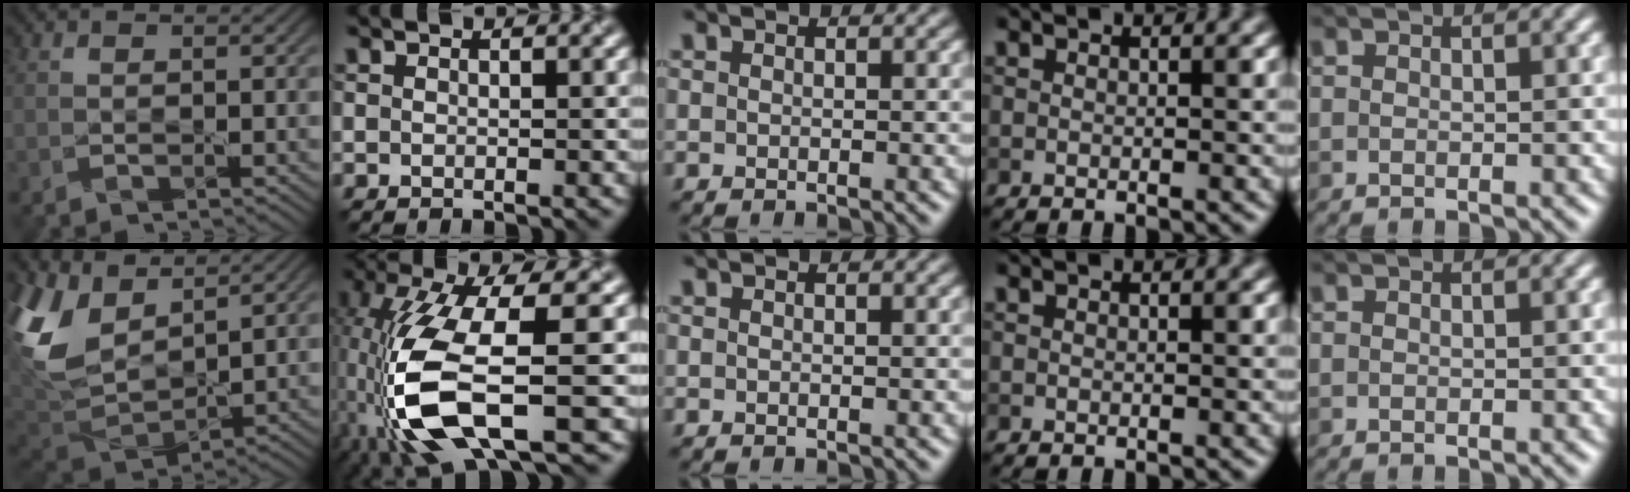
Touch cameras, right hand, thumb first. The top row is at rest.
{"thumb": {"total": 12.1, "force": [5.6, 7.0, 8.2], "torque": [-0.220, 0.014, 0.112]}, "index": {"total": 11.3, "force": [-3.3, 3.9, 10.1], "torque": [-0.231, -0.014, -0.067]}}